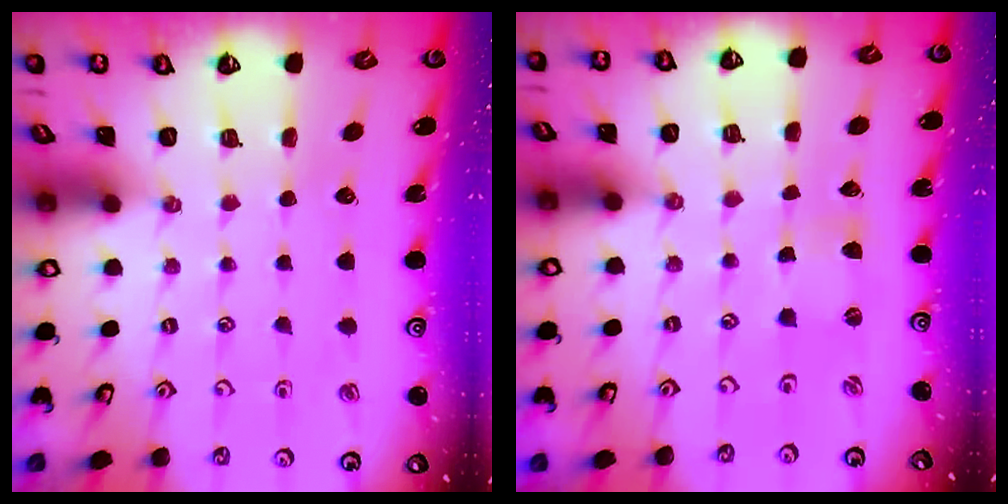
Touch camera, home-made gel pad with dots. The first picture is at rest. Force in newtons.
{"total": 0.0}